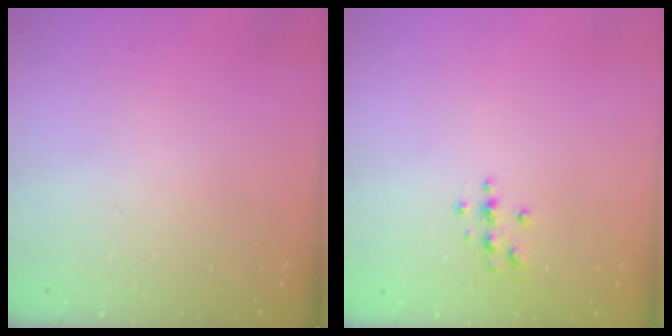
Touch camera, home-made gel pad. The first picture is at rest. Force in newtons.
{"total": 3.7, "press": 3.7, "slide": 0.4}